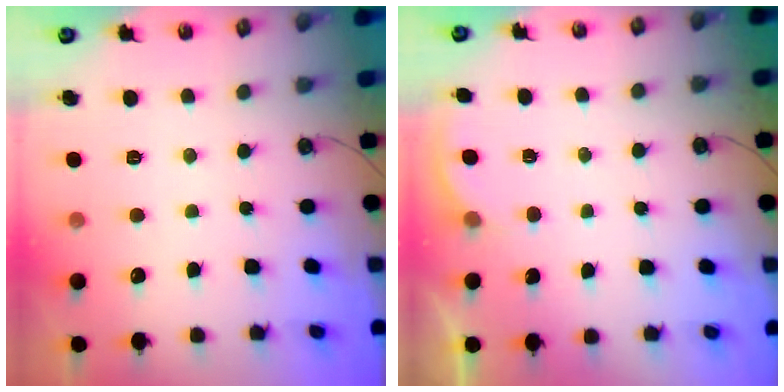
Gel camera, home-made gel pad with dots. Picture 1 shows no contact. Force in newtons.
{"total": 1.9, "press": 1.9, "slide": 0.2}